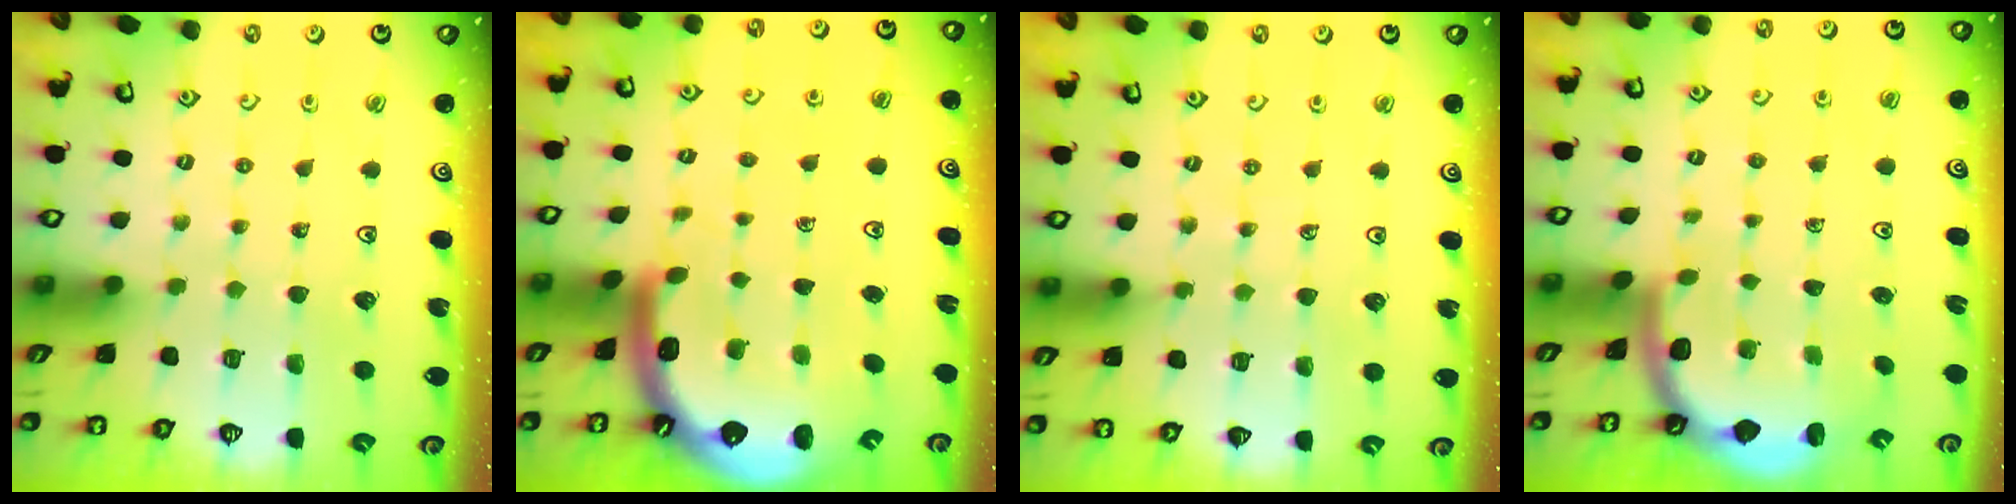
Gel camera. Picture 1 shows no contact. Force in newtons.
{"total": 4.6, "press": 4.5, "slide": 0.6}
{"total": 4.7, "press": 4.2, "slide": 2.1}
{"total": 1.8, "press": 1.8, "slide": 0.1}